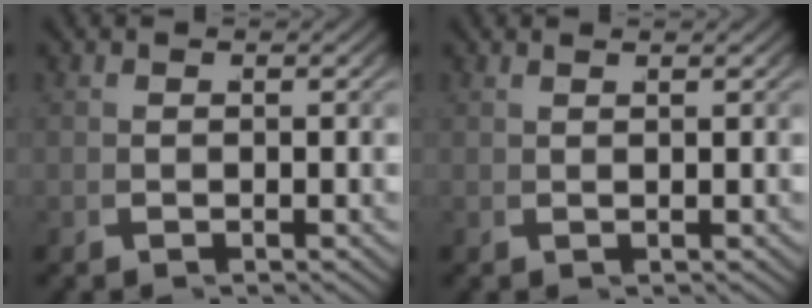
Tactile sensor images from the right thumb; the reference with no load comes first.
{"total": 1.0, "force": [0.8, -0.4, 0.4], "torque": [-0.008, 0.006, 0.014]}